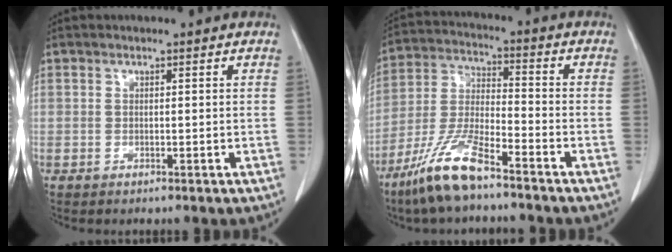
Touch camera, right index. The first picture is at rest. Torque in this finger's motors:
{"motor_torque": [1.02, -1.12, 0.57, 0.18]}